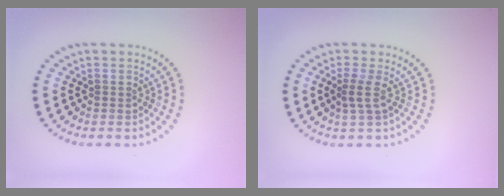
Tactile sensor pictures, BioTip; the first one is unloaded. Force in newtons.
{"total": 1.7, "press": 1.1, "slide": 1.3}